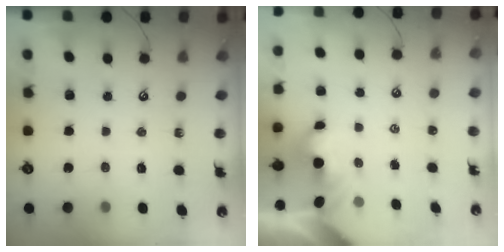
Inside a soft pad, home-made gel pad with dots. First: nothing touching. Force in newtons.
{"total": 1.7, "press": 1.7, "slide": 0.2}